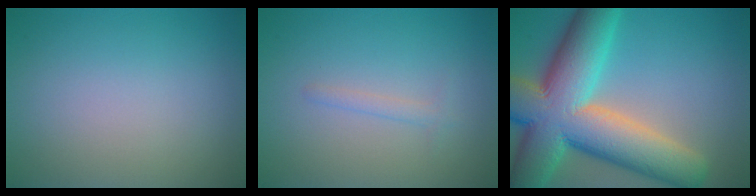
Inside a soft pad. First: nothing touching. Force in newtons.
{"total": 1.0, "press": 1.0, "slide": 0.0}
{"total": 15.1, "press": 15.1, "slide": 0.9}